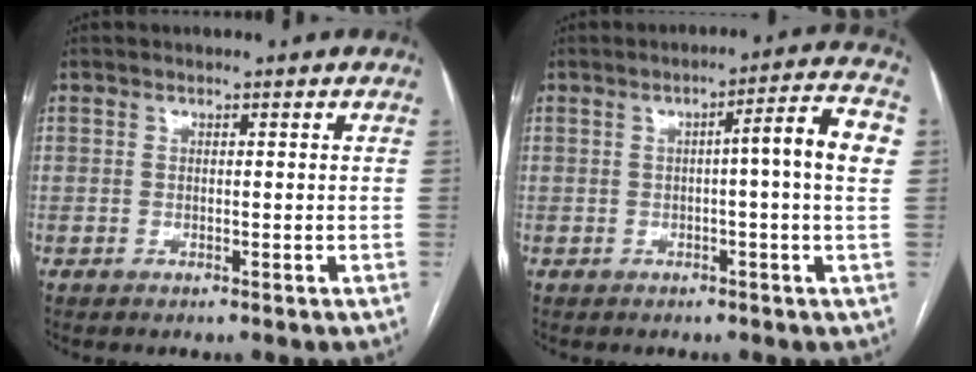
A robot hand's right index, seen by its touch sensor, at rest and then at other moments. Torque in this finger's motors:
{"motor_torque": [0.18, -0.01, 0.13, 0.04]}